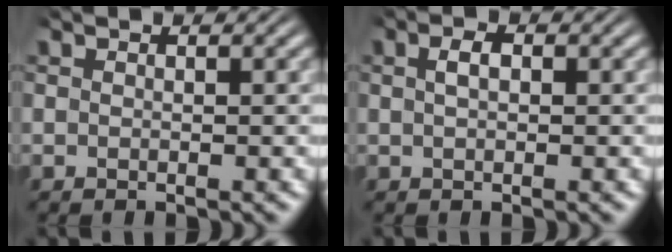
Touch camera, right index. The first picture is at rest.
{"total": 1.2, "force": [0.1, 0.4, 1.2], "torque": [-0.016, 0.001, 0.002]}